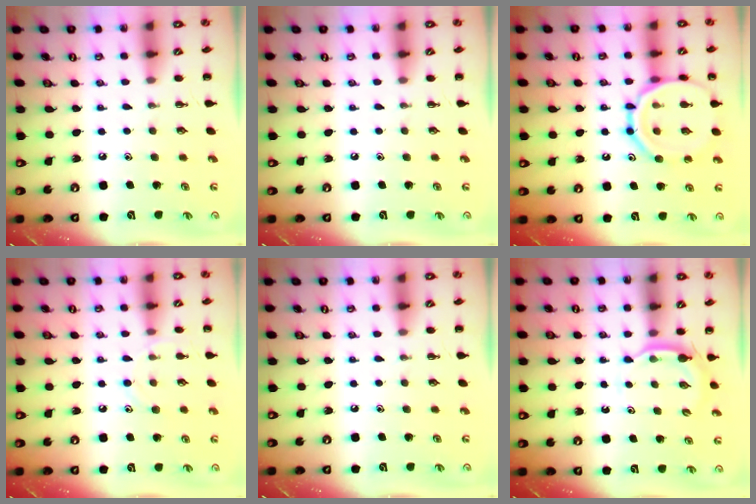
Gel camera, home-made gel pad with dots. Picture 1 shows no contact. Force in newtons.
{"total": 0.0}
{"total": 15.9, "press": 15.7, "slide": 1.9}
{"total": 8.8, "press": 8.5, "slide": 2.3}
{"total": 0.0}
{"total": 2.9, "press": 2.8, "slide": 0.7}